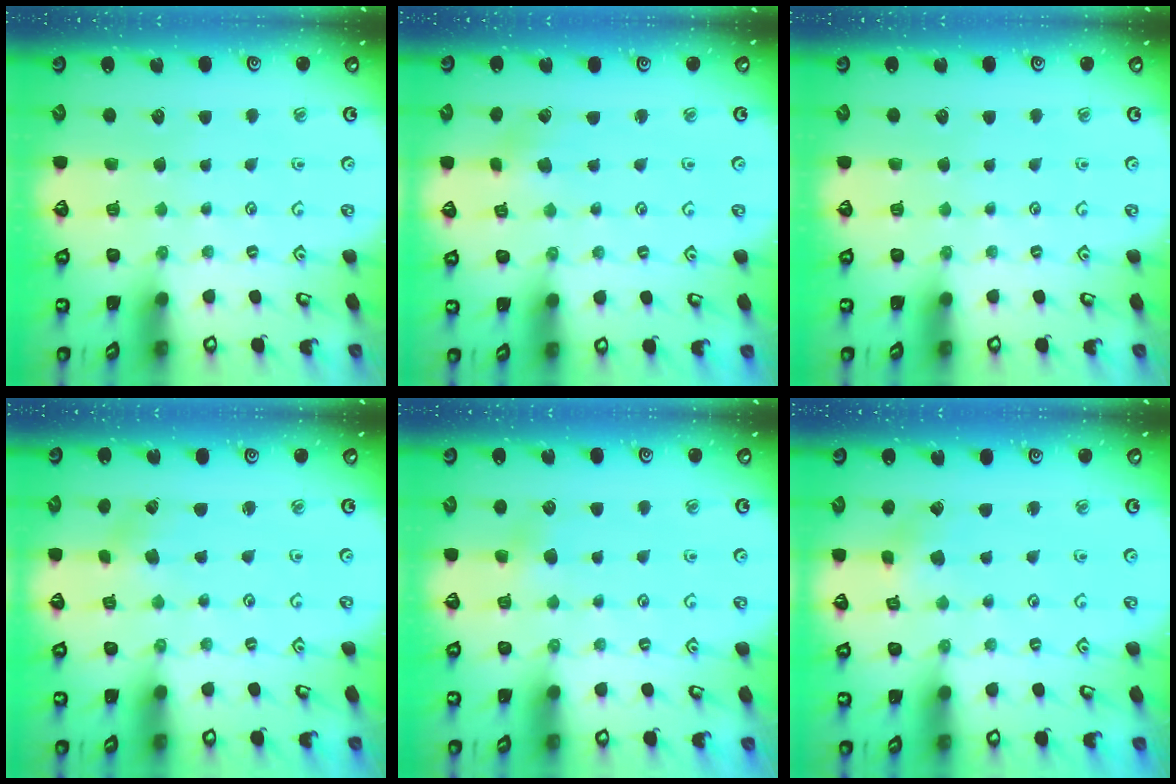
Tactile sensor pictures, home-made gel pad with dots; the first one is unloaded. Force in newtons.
{"total": 2.0, "press": 2.0, "slide": 0.3}
{"total": 0.0}
{"total": 2.6, "press": 2.6, "slide": 0.2}
{"total": 2.9, "press": 2.9, "slide": 0.3}
{"total": 1.9, "press": 1.9, "slide": 0.2}